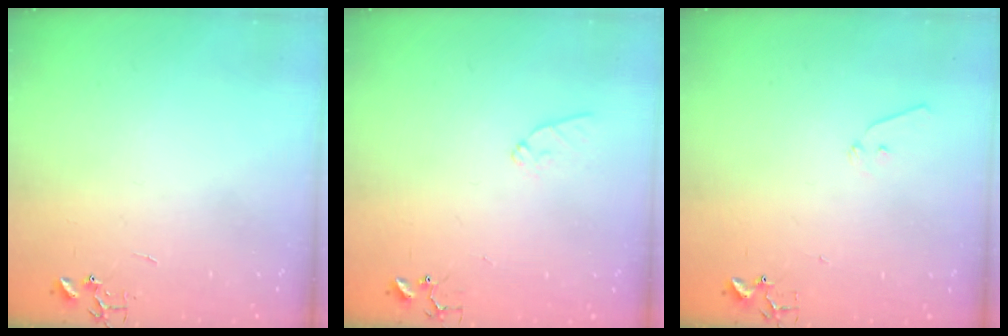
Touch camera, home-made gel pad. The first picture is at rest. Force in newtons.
{"total": 6.4, "press": 6.4, "slide": 0.6}
{"total": 6.3, "press": 6.3, "slide": 0.7}